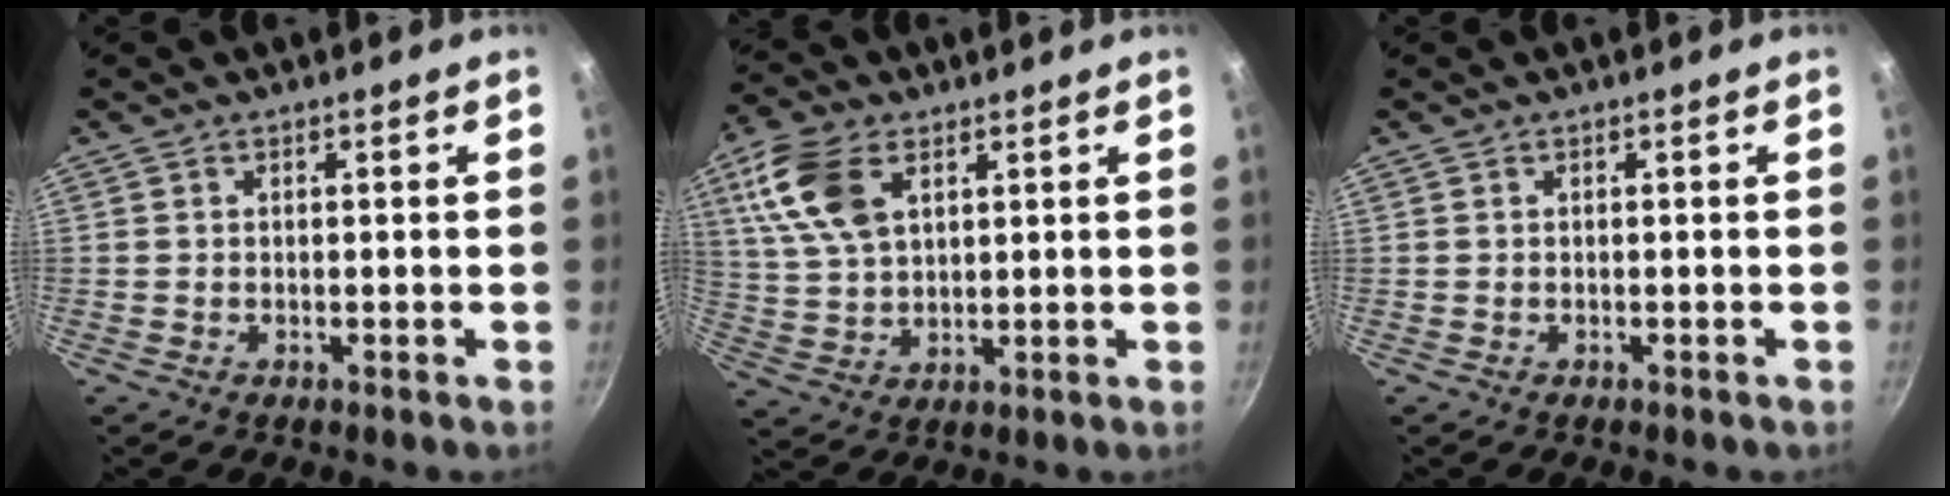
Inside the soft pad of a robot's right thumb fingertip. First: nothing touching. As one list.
[{"total": 12.0, "force": [4.8, 7.1, 8.4], "torque": [-0.163, -0.005, 0.096]}, {"total": 0.0}]